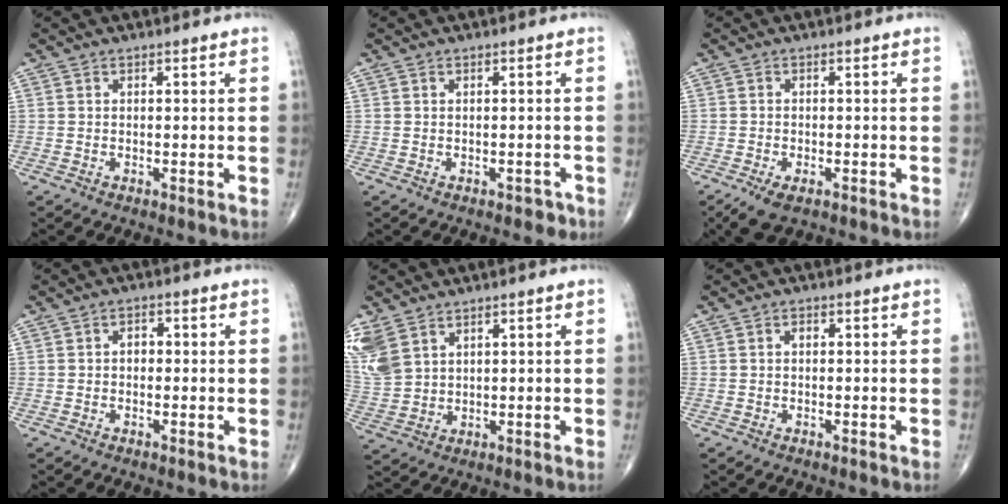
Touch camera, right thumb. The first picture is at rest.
{"total": 1.4, "force": [-0.7, 1.0, 0.5], "torque": [0.002, 0.005, -0.007]}
{"total": 4.4, "force": [-2.5, 2.0, 3.1], "torque": [-0.061, -0.004, -0.041]}
{"total": 2.1, "force": [0.0, 1.6, 1.4], "torque": [-0.009, 0.010, -0.005]}
{"total": 10.3, "force": [5.6, 6.5, 5.7], "torque": [-0.149, -0.008, 0.127]}
{"total": 0.9, "force": [0.0, 0.6, 0.6], "torque": [-0.005, 0.003, -0.002]}